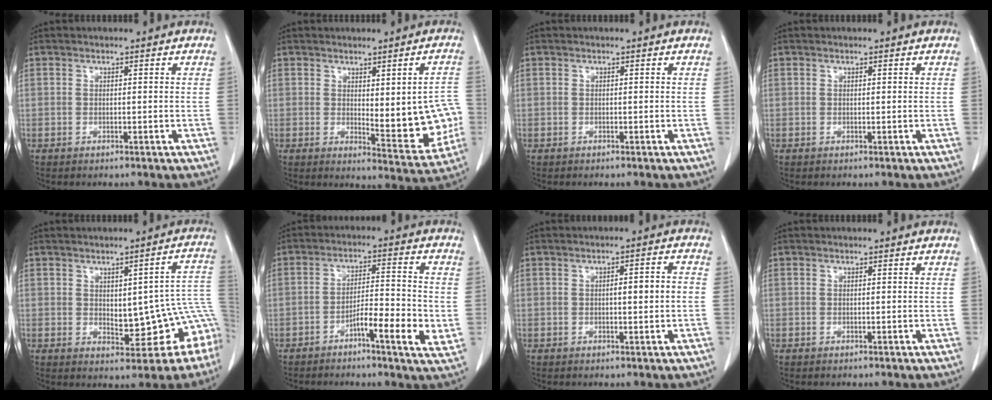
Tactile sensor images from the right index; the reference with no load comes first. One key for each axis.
{"total": 10.4, "fx": -0.4, "fy": 3.3, "fz": 9.8, "tx": -0.103, "ty": -0.006, "tz": 0.005}
{"total": 0.0}
{"total": 0.0}
{"total": 11.0, "fx": -1.8, "fy": 4.0, "fz": 10.1, "tx": -0.097, "ty": 0.025, "tz": -0.011}
{"total": 8.3, "fx": -2.9, "fy": 0.9, "fz": 7.7, "tx": -0.123, "ty": 0.001, "tz": -0.050}
{"total": 3.3, "fx": -0.2, "fy": 0.4, "fz": 3.2, "tx": -0.052, "ty": 0.005, "tz": -0.002}
{"total": 0.0}